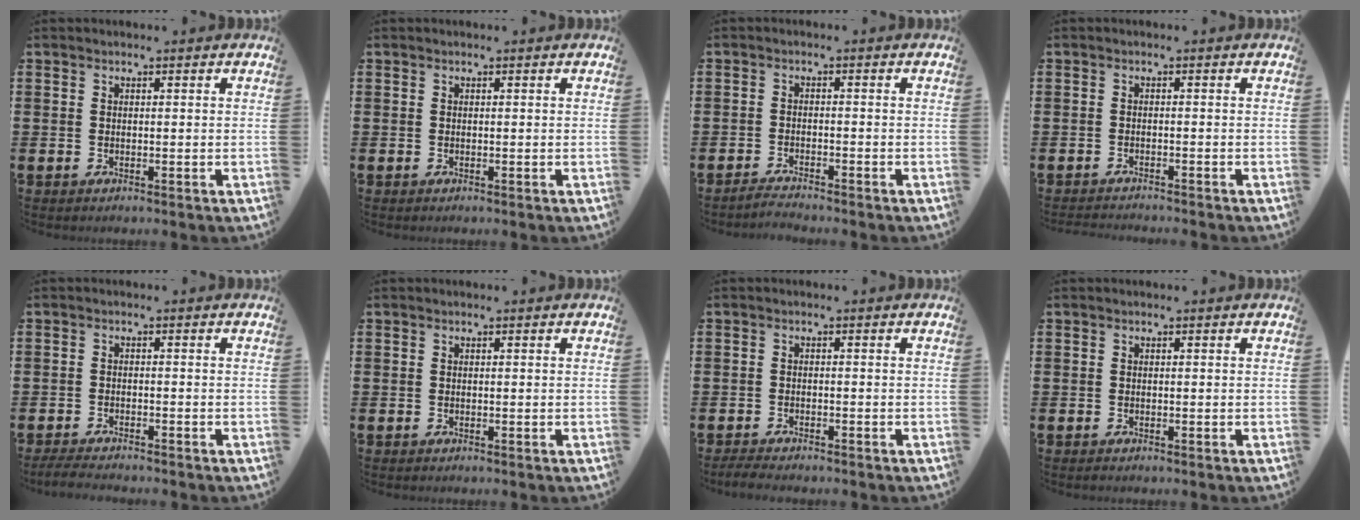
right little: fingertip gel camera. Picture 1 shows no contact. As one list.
[{"total": 0.0}, {"total": 1.6, "force": [-1.6, -0.1, 0.2], "torque": [-0.005, 0.002, -0.032]}, {"total": 1.1, "force": [-1.1, -0.1, 0.0], "torque": [-0.001, 0.000, -0.022]}, {"total": 1.8, "force": [-1.7, 0.1, 0.6], "torque": [-0.010, 0.005, -0.035]}, {"total": 0.0}, {"total": 1.4, "force": [-1.3, 0.2, 0.4], "torque": [-0.009, 0.004, -0.027]}, {"total": 0.0}]